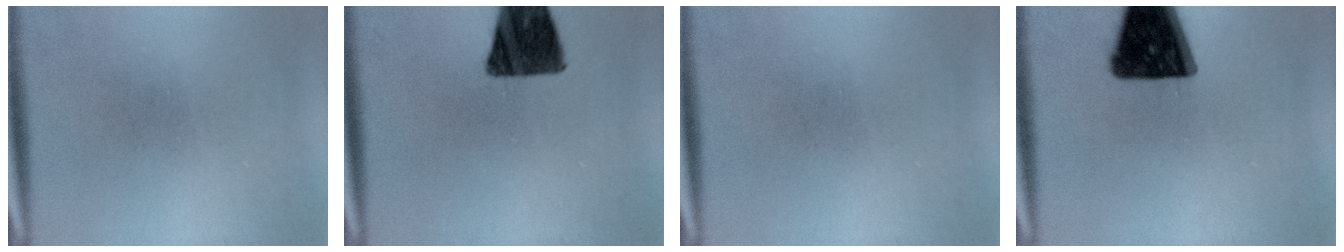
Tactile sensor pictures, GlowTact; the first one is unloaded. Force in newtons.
{"total": 12.8}
{"total": 0.0}
{"total": 16.6}